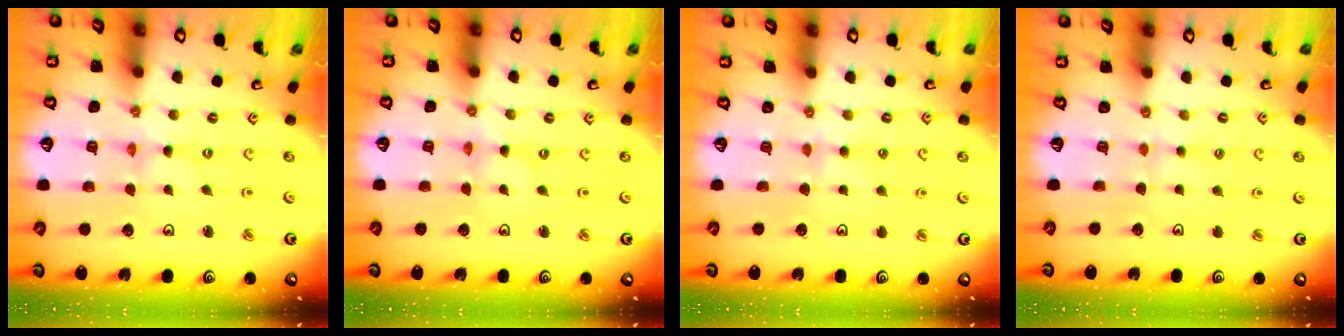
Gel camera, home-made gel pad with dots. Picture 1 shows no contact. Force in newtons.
{"total": 0.0}
{"total": 2.5, "press": 2.5, "slide": 0.4}
{"total": 1.9, "press": 1.8, "slide": 0.3}